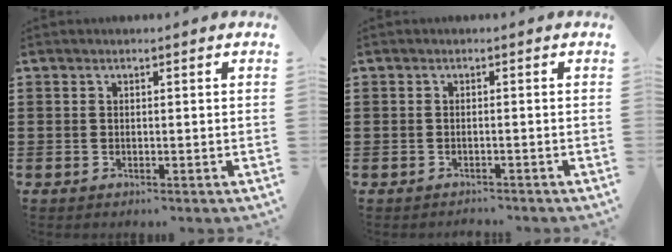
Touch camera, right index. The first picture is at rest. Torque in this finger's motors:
{"motor_torque": [-1.57, 0.57, -1.05, -0.21]}